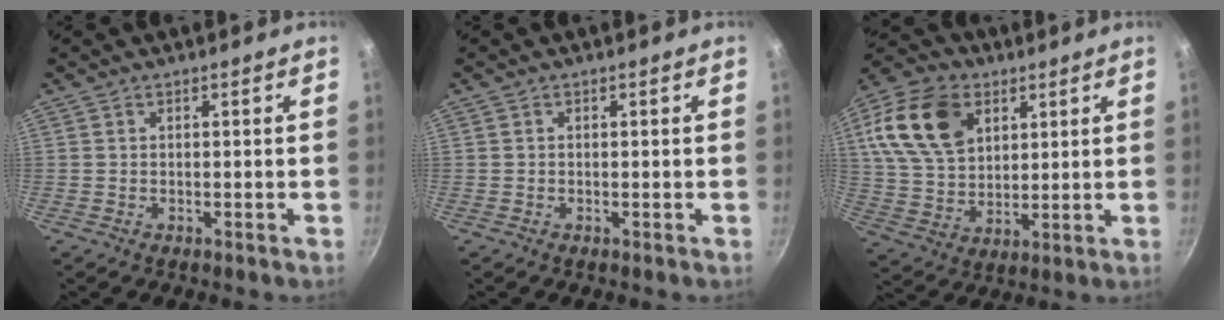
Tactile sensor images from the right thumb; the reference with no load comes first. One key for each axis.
{"total": 0.0}
{"total": 17.7, "fx": 6.6, "fy": 12.2, "fz": 11.0, "tx": -0.189, "ty": -0.008, "tz": 0.122}